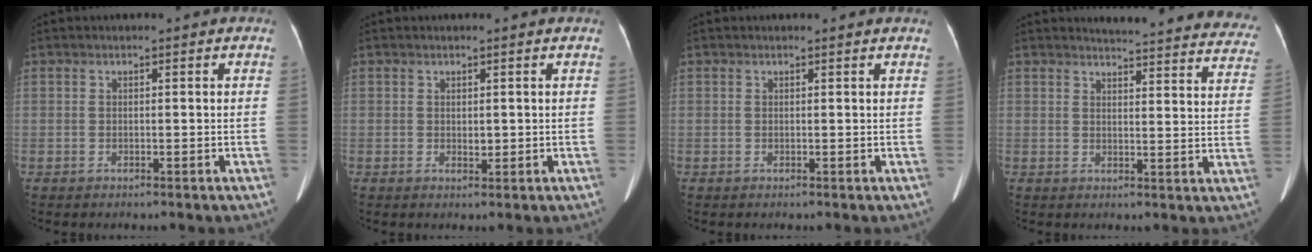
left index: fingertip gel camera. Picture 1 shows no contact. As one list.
[{"total": 0.9, "force": [0.2, 0.6, 0.7], "torque": [-0.011, -0.004, 0.006]}, {"total": 1.3, "force": [1.3, 0.1, 0.3], "torque": [-0.013, 0.004, 0.010]}, {"total": 22.9, "force": [21.9, 3.3, 5.7], "torque": [-0.064, -0.082, 0.232]}]